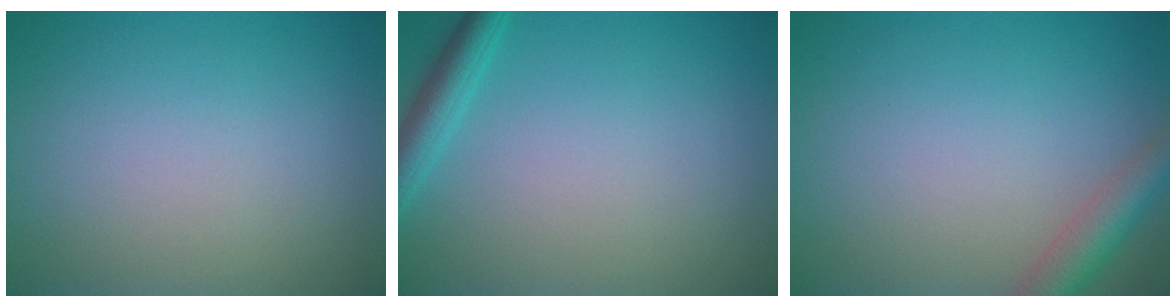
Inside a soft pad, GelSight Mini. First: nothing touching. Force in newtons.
{"total": 2.5, "press": 2.5, "slide": 0.1}
{"total": 3.2, "press": 3.2, "slide": 0.2}